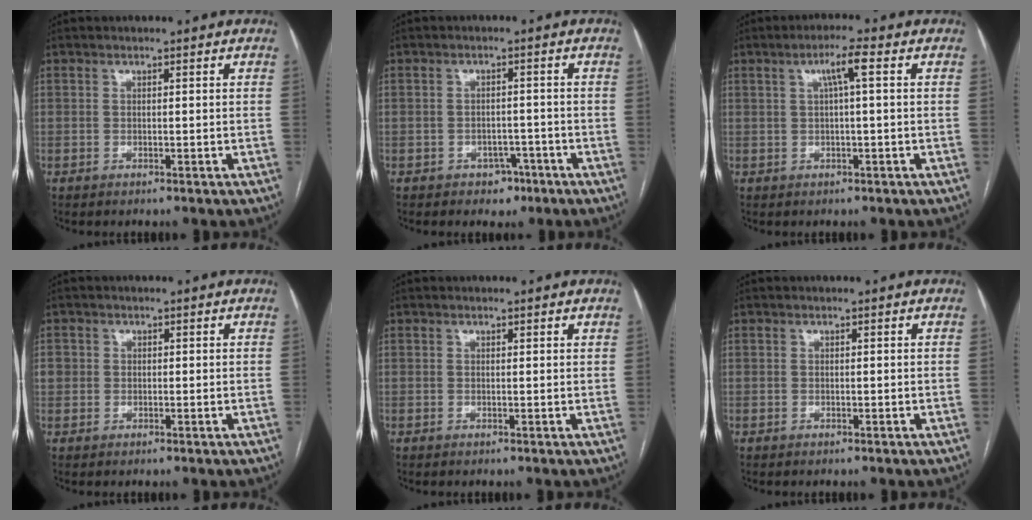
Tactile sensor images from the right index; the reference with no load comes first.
{"total": 3.3, "force": [-2.0, 2.4, 0.9], "torque": [-0.005, 0.010, -0.022]}
{"total": 3.7, "force": [1.0, -0.2, 3.6], "torque": [-0.064, 0.010, 0.019]}
{"total": 2.6, "force": [0.1, 2.5, 0.8], "torque": [-0.017, 0.015, 0.007]}
{"total": 0.7, "force": [0.6, 0.1, 0.3], "torque": [-0.006, 0.003, 0.007]}
{"total": 0.0}